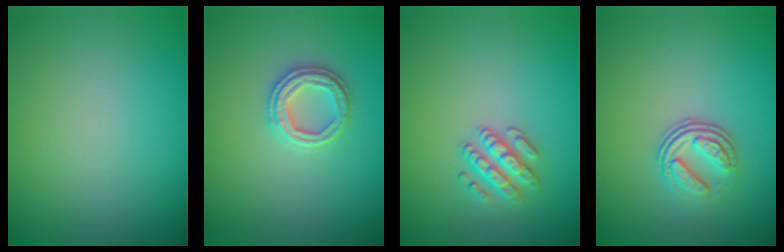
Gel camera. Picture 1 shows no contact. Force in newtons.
{"total": 2.6, "press": 2.5, "slide": 0.3}
{"total": 2.5, "press": 2.5, "slide": 0.4}
{"total": 3.3, "press": 2.3, "slide": 2.4}